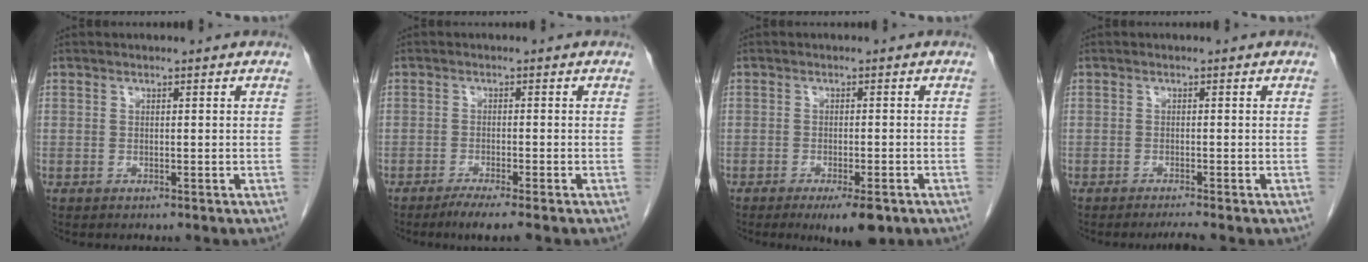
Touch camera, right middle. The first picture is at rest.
{"total": 3.8, "force": [-2.8, -0.2, 2.6], "torque": [-0.044, -0.009, -0.051]}
{"total": 5.5, "force": [-3.3, 1.7, 4.1], "torque": [-0.052, -0.006, -0.041]}
{"total": 1.8, "force": [-1.5, -0.6, 0.7], "torque": [-0.013, -0.003, -0.026]}